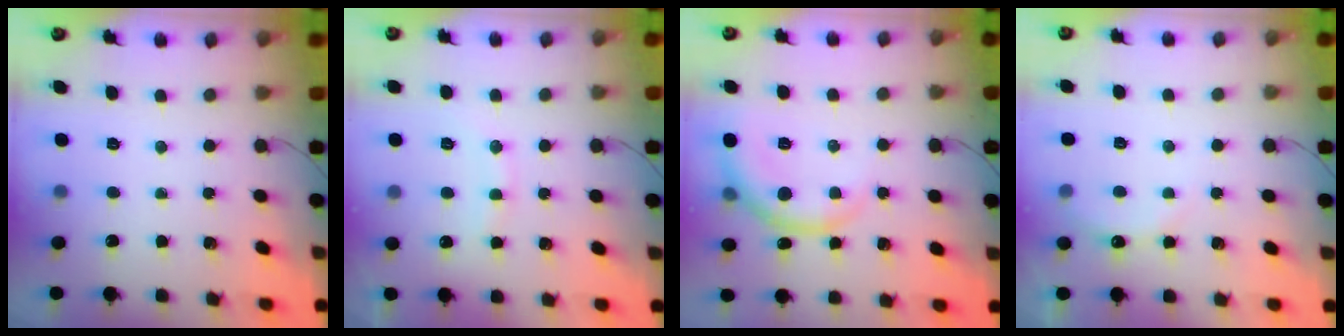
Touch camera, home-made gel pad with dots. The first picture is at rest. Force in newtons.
{"total": 8.8, "press": 8.8, "slide": 0.9}
{"total": 8.0, "press": 7.9, "slide": 0.8}
{"total": 4.4, "press": 4.2, "slide": 1.2}